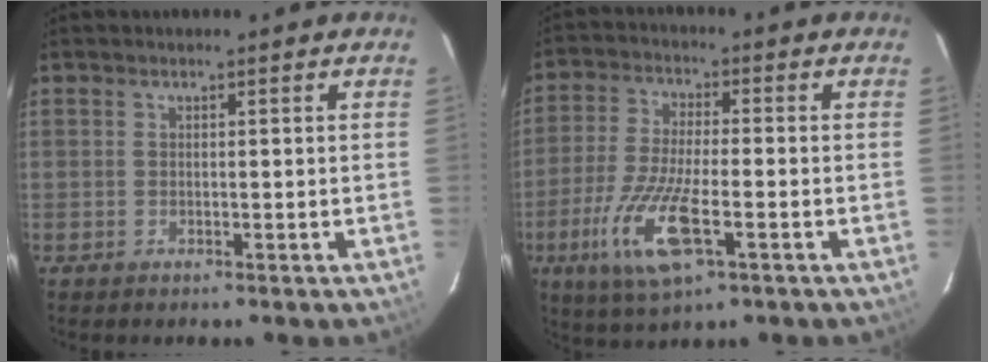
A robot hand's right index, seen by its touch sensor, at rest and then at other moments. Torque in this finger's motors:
{"motor_torque": [1.59, -0.55, 0.69, 0.20]}